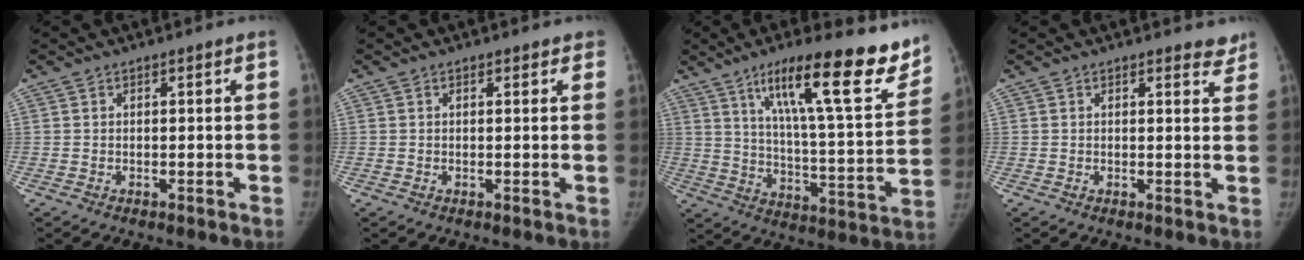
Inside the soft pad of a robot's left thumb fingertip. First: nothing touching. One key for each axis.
{"total": 1.3, "fx": 0.8, "fy": 0.9, "fz": 0.6, "tx": 0.013, "ty": 0.000, "tz": 0.003}
{"total": 24.6, "fx": 15.5, "fy": 5.0, "fz": 18.4, "tx": -0.244, "ty": -0.055, "tz": 0.242}
{"total": 2.8, "fx": 2.5, "fy": 1.0, "fz": 0.6, "tx": 0.018, "ty": -0.014, "tz": 0.017}